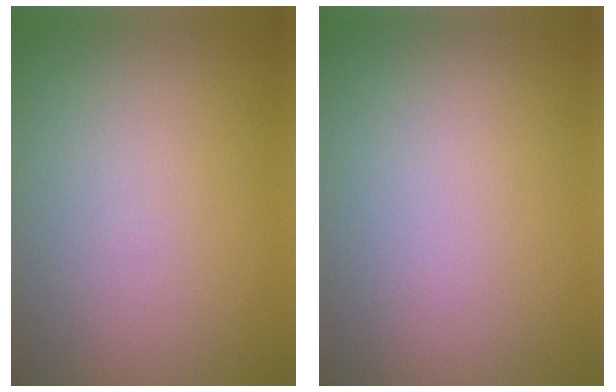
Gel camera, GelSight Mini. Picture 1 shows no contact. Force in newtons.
{"total": 0.0}